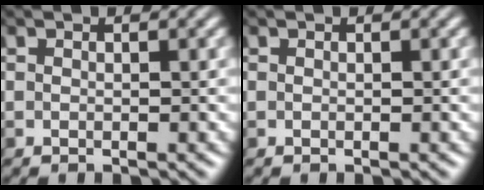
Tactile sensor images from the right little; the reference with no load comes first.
{"total": 0.0}